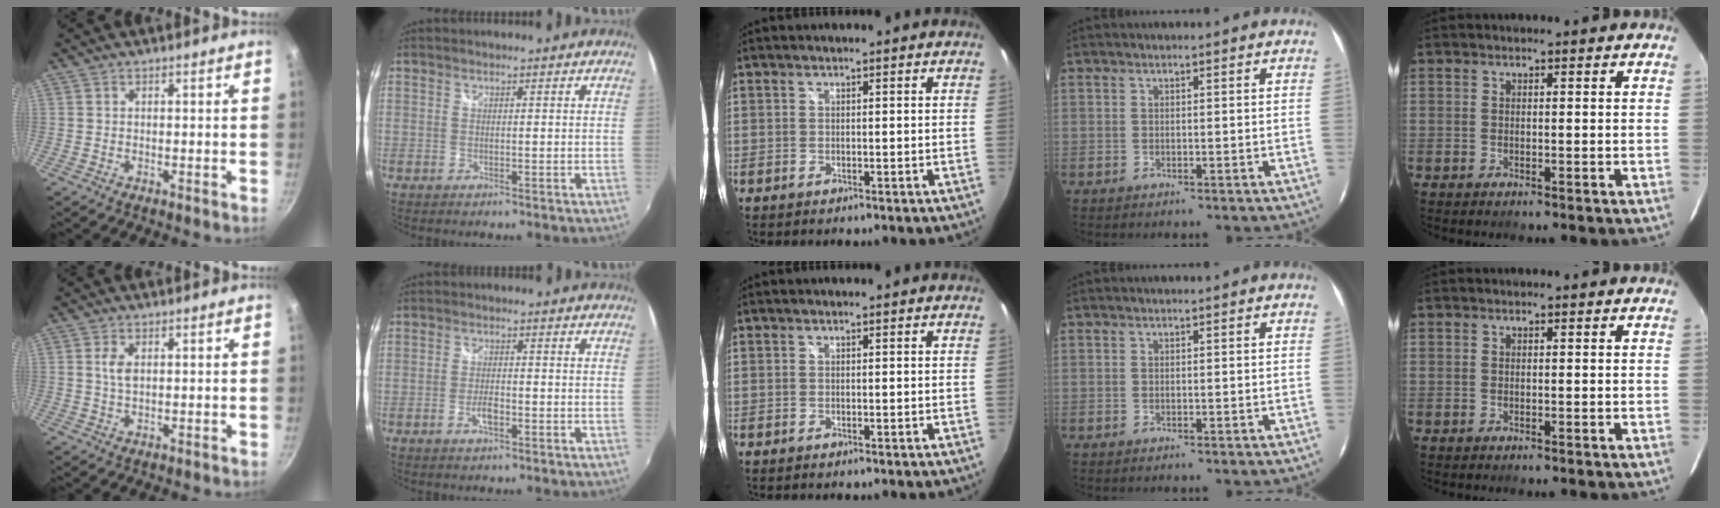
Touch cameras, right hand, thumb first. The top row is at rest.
{"thumb": {"total": 2.8, "force": [0.6, 1.5, 2.3], "torque": [-0.043, -0.001, 0.013]}, "index": {"total": 2.9, "force": [-1.3, 1.1, 2.3], "torque": [-0.050, -0.002, -0.025]}}